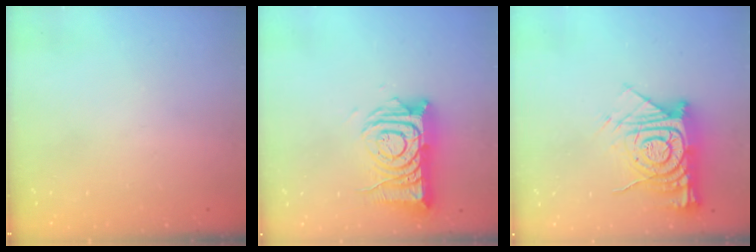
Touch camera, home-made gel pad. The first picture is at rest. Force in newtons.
{"total": 14.2, "press": 14.1, "slide": 1.2}
{"total": 16.1, "press": 16.0, "slide": 1.6}